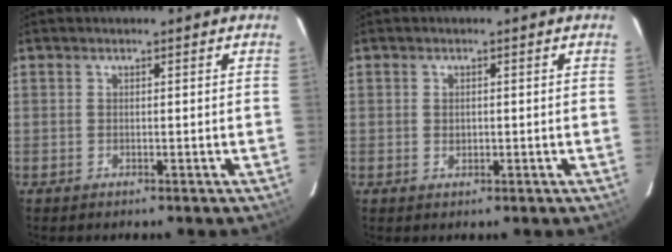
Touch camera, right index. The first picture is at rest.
{"total": 1.3, "force": [0.0, 1.0, 0.7], "torque": [-0.010, 0.001, 0.001]}